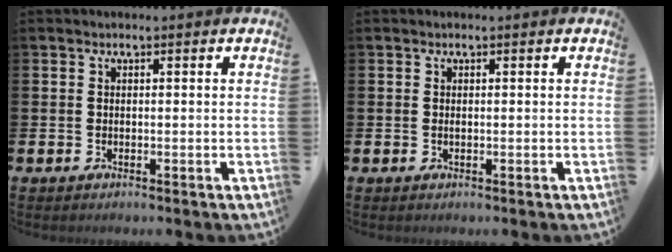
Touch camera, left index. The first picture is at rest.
{"total": 0.0}